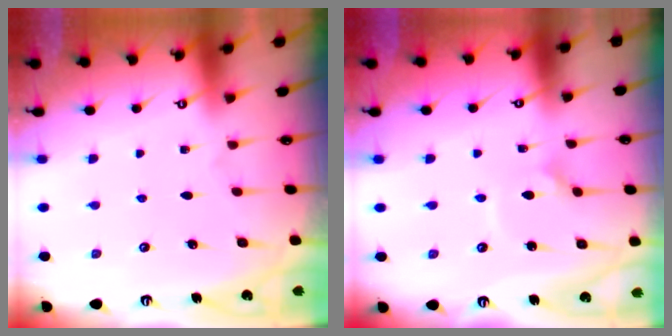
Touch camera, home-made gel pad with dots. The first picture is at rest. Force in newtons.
{"total": 2.4, "press": 2.4, "slide": 0.1}